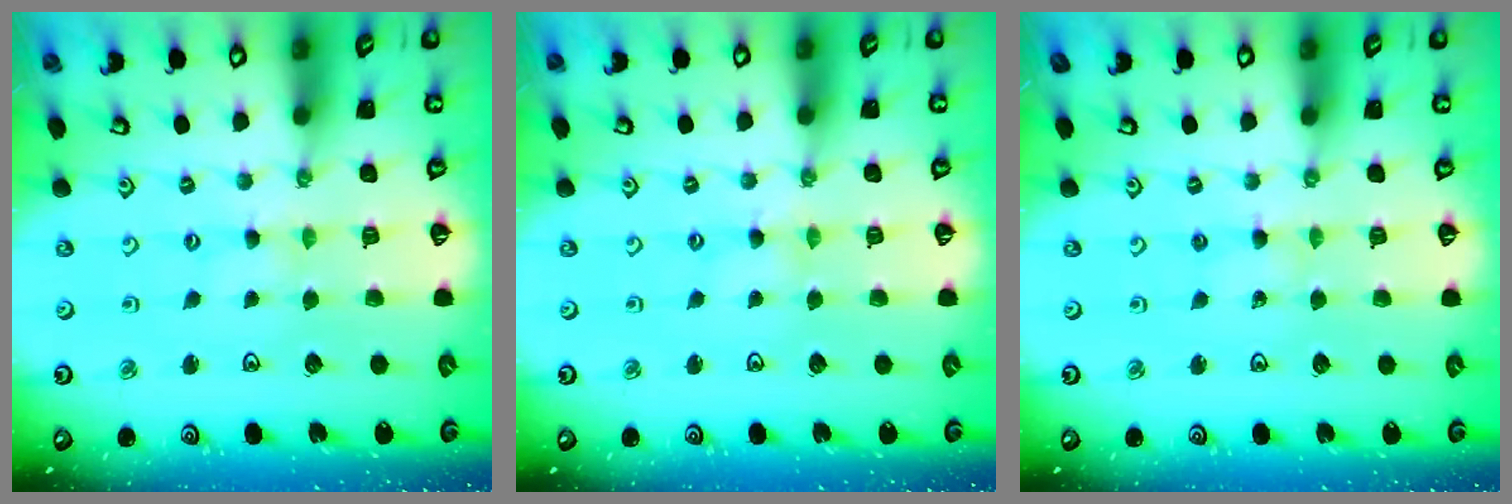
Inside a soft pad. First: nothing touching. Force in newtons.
{"total": 1.7, "press": 1.7, "slide": 0.3}
{"total": 2.5, "press": 2.5, "slide": 0.3}